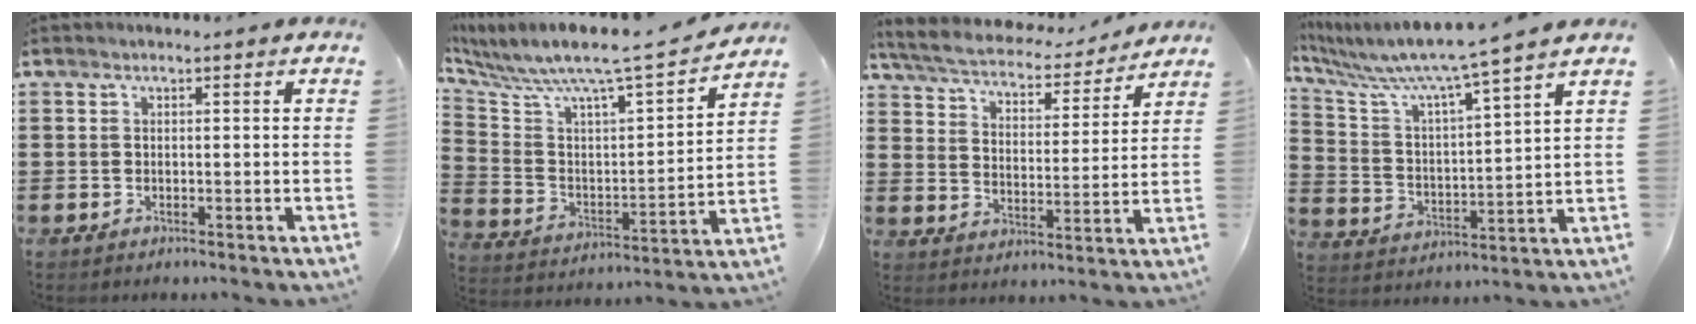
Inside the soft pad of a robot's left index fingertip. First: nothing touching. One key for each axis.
{"total": 7.0, "fx": 6.1, "fy": 0.3, "fz": 3.4, "tx": -0.098, "ty": -0.059, "tz": 0.092}
{"total": 5.3, "fx": 5.0, "fy": 0.6, "fz": 1.6, "tx": -0.057, "ty": -0.033, "tz": 0.081}
{"total": 7.5, "fx": 6.6, "fy": -0.7, "fz": 3.6, "tx": -0.099, "ty": -0.052, "tz": 0.103}